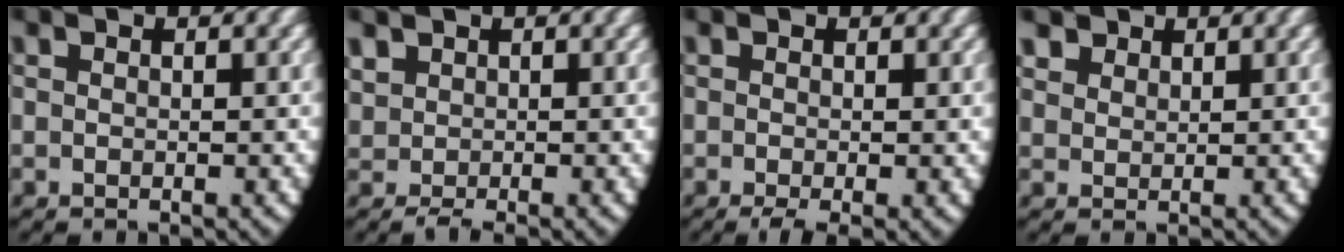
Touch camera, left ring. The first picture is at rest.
{"total": 2.4, "force": [0.1, 1.9, 1.3], "torque": [-0.037, -0.016, 0.015]}
{"total": 2.0, "force": [-1.0, 0.7, 1.5], "torque": [-0.028, -0.013, -0.011]}
{"total": 2.6, "force": [1.7, 1.7, 1.0], "torque": [-0.025, -0.006, 0.040]}